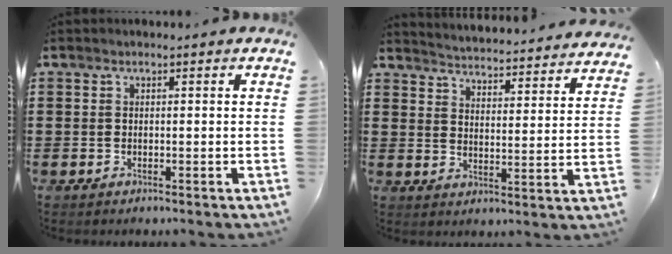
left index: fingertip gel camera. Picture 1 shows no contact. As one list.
[{"total": 3.7, "force": [3.7, -0.8, -0.2], "torque": [-0.019, -0.038, 0.057]}]